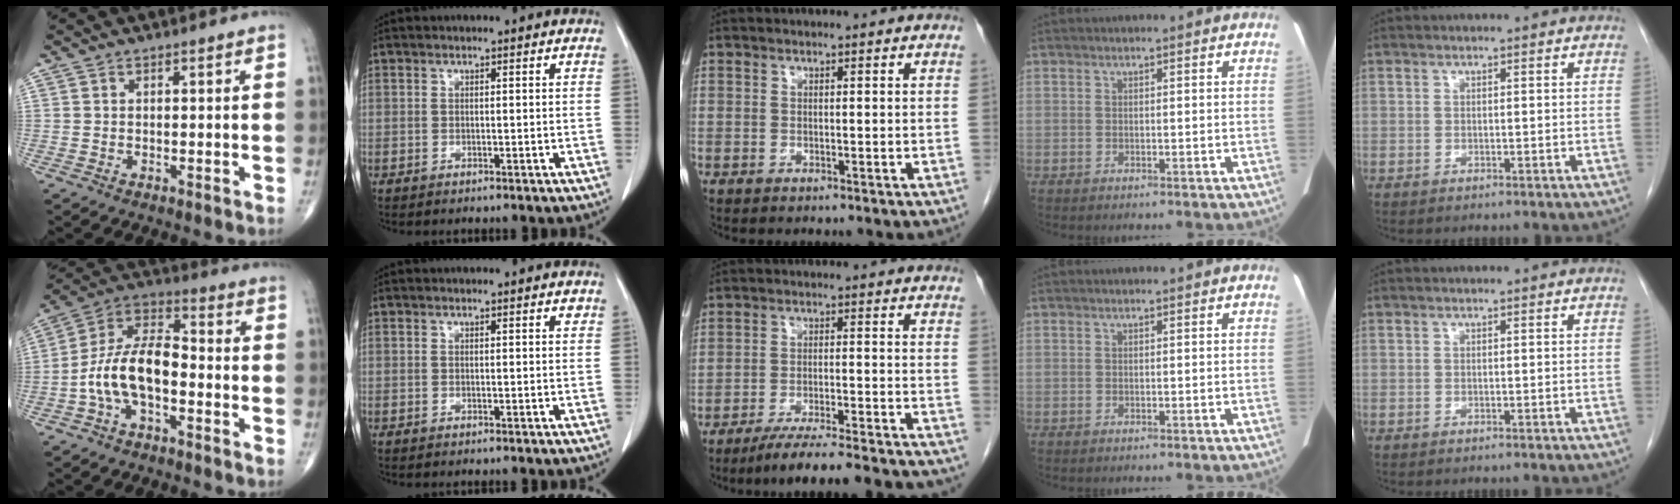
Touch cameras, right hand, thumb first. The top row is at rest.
{"thumb": {"total": 12.8, "force": [-3.3, 6.5, 10.5], "torque": [-0.192, 0.047, -0.069]}, "index": {"total": 0.5, "force": [0.5, 0.1, 0.2], "torque": [-0.006, -0.002, 0.002]}, "middle": {"total": 17.3, "force": [-15.7, 0.3, 7.3], "torque": [-0.091, -0.025, -0.218]}}